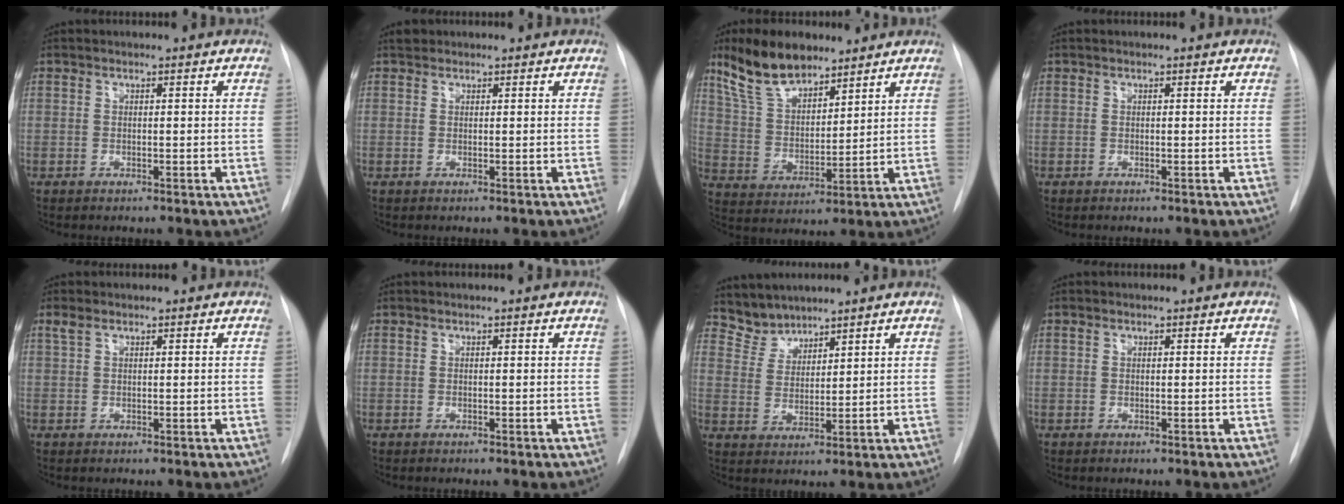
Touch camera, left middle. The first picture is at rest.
{"total": 0.9, "force": [0.8, 0.5, 0.0], "torque": [-0.001, 0.009, 0.011]}
{"total": 11.4, "force": [8.9, 4.2, 5.8], "torque": [-0.115, 0.011, 0.174]}
{"total": 0.0}
{"total": 1.5, "force": [1.0, 0.7, 0.9], "torque": [-0.026, 0.016, 0.023]}
{"total": 0.0}
{"total": 4.6, "force": [4.3, 1.4, -0.6], "torque": [0.013, 0.006, 0.094]}
{"total": 0.5, "force": [0.3, 0.3, 0.2], "torque": [-0.005, 0.011, 0.004]}